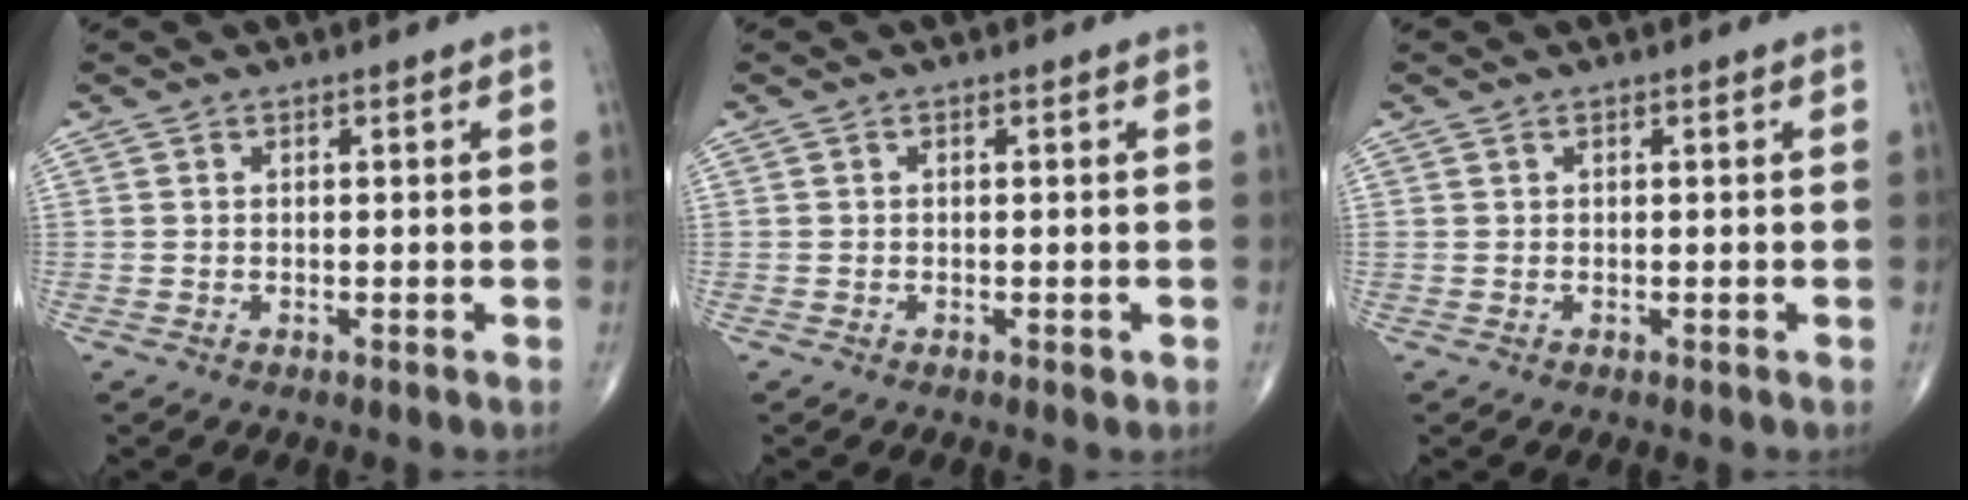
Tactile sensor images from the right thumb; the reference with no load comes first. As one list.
[{"total": 0.9, "force": [-0.3, 0.5, 0.7], "torque": [-0.007, -0.001, -0.005]}, {"total": 0.0}]